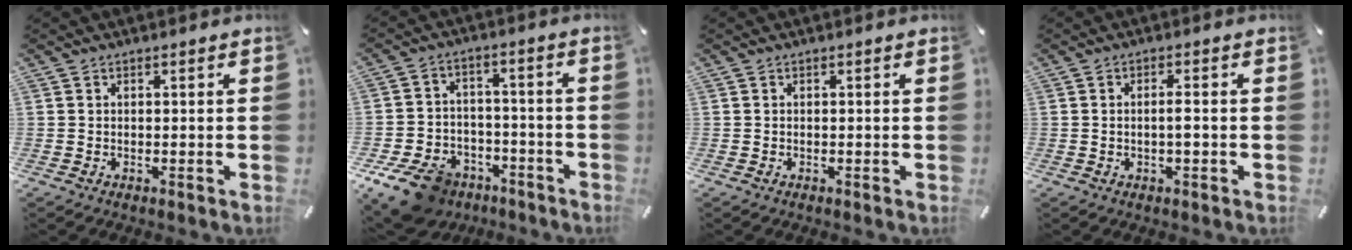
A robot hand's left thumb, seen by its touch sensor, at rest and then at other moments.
{"total": 12.0, "force": [-7.8, 7.6, 4.9], "torque": [-0.101, 0.057, -0.140]}
{"total": 0.0}
{"total": 2.5, "force": [-0.3, 0.8, 2.4], "torque": [-0.046, 0.003, -0.007]}